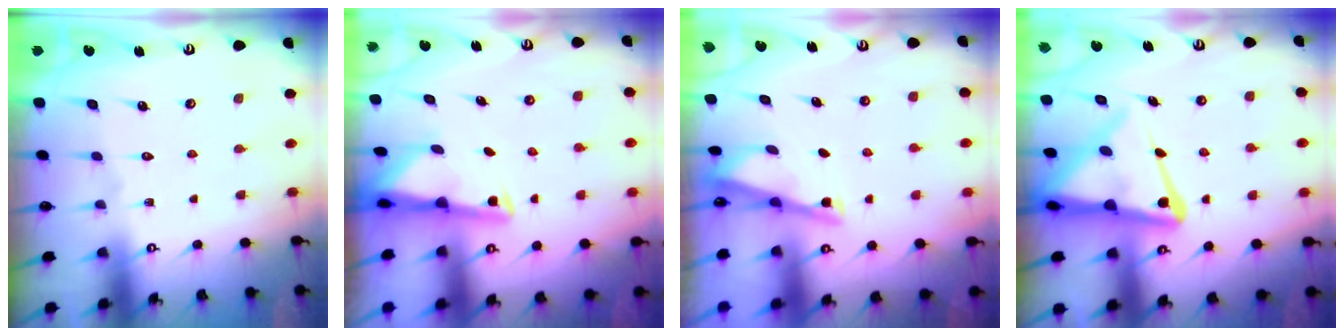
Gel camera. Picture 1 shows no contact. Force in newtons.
{"total": 2.8, "press": 2.7, "slide": 0.7}
{"total": 2.9, "press": 2.9, "slide": 0.2}
{"total": 14.1, "press": 14.1, "slide": 1.3}